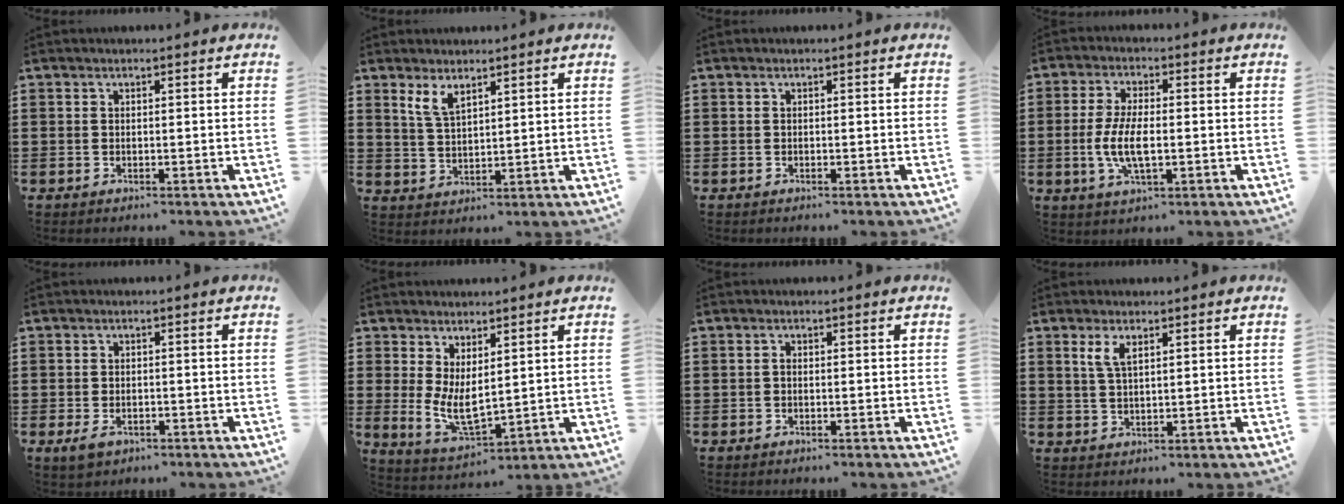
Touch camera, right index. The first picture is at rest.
{"total": 3.6, "force": [2.4, 1.3, 2.4], "torque": [-0.054, 0.002, 0.045]}
{"total": 0.0}
{"total": 6.9, "force": [-1.0, 2.7, 6.3], "torque": [-0.144, -0.006, -0.027]}
{"total": 1.7, "force": [-1.1, 1.0, 0.9], "torque": [-0.025, -0.001, -0.024]}
{"total": 5.9, "force": [1.1, 2.8, 5.0], "torque": [-0.107, -0.012, 0.019]}
{"total": 0.5, "force": [-0.3, 0.3, 0.4], "torque": [-0.010, -0.003, -0.004]}
{"total": 3.1, "force": [1.5, 1.1, 2.5], "torque": [-0.055, 0.005, 0.026]}